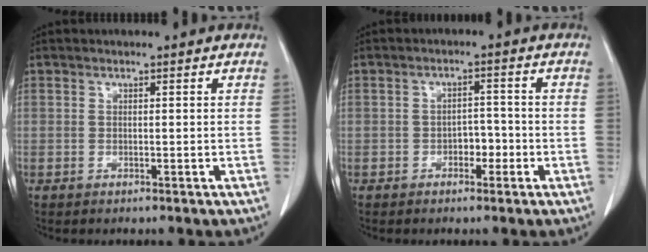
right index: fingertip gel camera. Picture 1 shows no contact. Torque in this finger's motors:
{"motor_torque": [0.34, -0.36, 0.18, 0.02]}